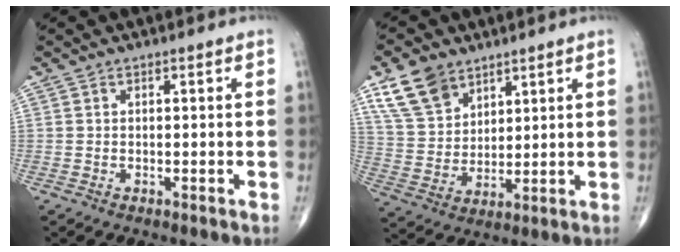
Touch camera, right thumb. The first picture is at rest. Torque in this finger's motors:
{"motor_torque": [-0.18, 2.50, 0.45, 0.37, 0.07]}